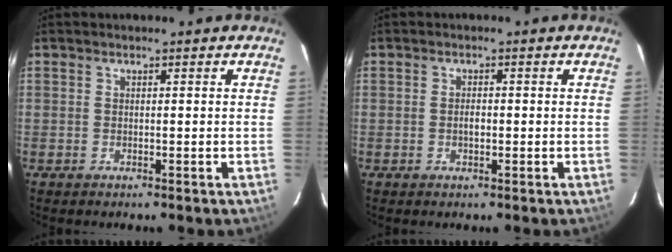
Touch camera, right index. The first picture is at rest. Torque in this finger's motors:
{"motor_torque": [0.53, -0.28, 0.18, 0.04]}